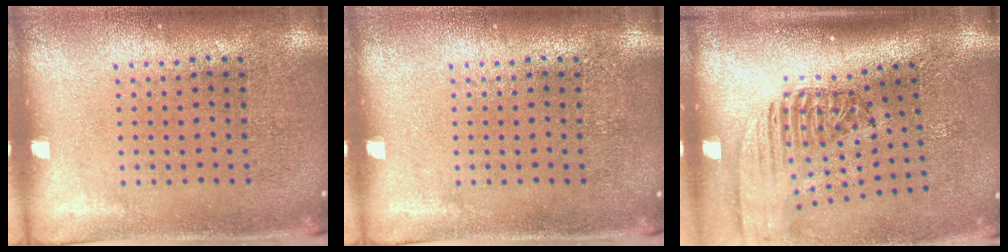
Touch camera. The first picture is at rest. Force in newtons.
{"total": 0.0}
{"total": 2.4, "press": 1.7, "slide": 1.7}